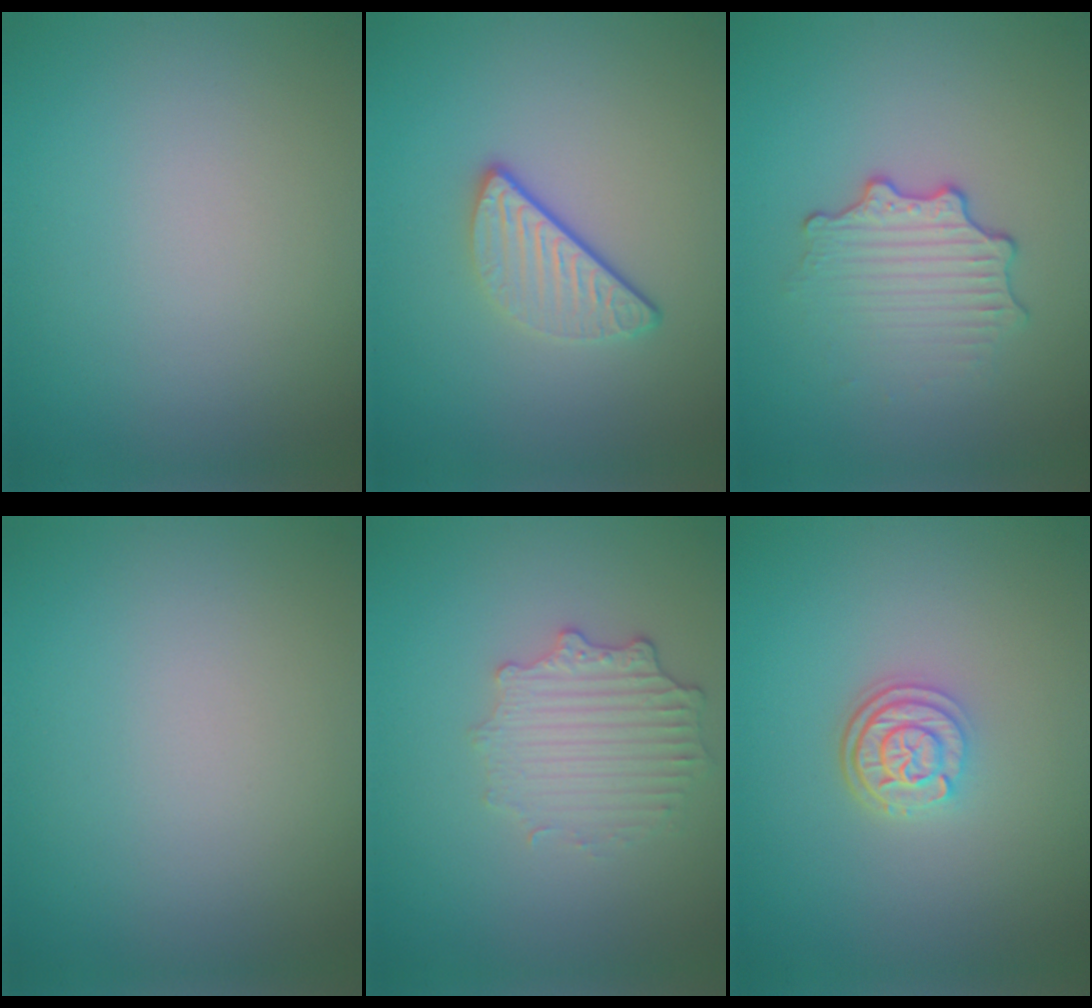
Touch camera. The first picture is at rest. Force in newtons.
{"total": 3.2, "press": 2.5, "slide": 2.1}
{"total": 3.2, "press": 2.5, "slide": 1.9}
{"total": 0.0}
{"total": 2.8, "press": 2.5, "slide": 1.4}
{"total": 2.9, "press": 2.4, "slide": 1.7}